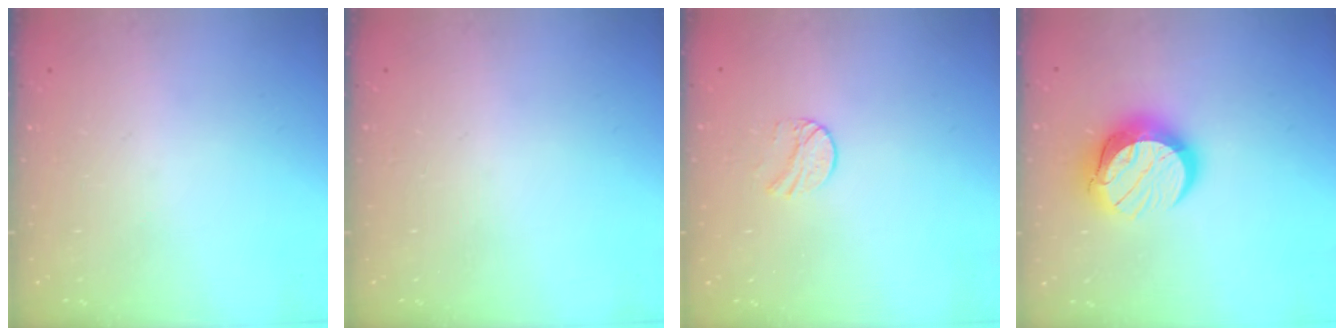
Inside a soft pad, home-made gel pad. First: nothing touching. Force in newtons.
{"total": 0.0}
{"total": 6.6, "press": 6.6, "slide": 0.6}
{"total": 13.1, "press": 13.0, "slide": 1.1}